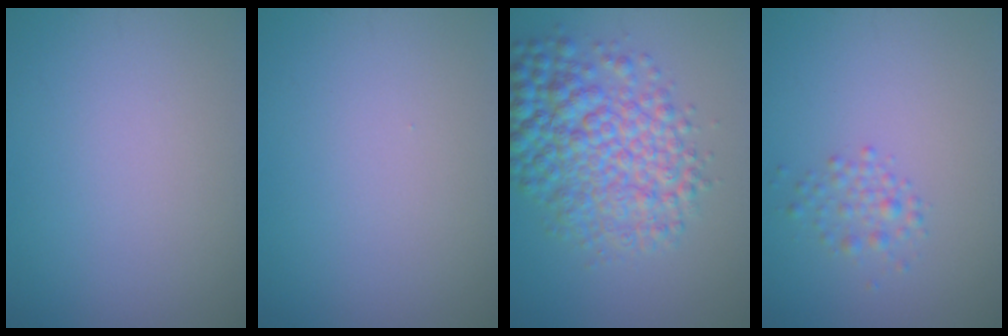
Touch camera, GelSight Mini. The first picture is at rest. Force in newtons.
{"total": 0.0}
{"total": 7.9, "press": 7.9, "slide": 0.1}
{"total": 1.7, "press": 1.7, "slide": 0.0}